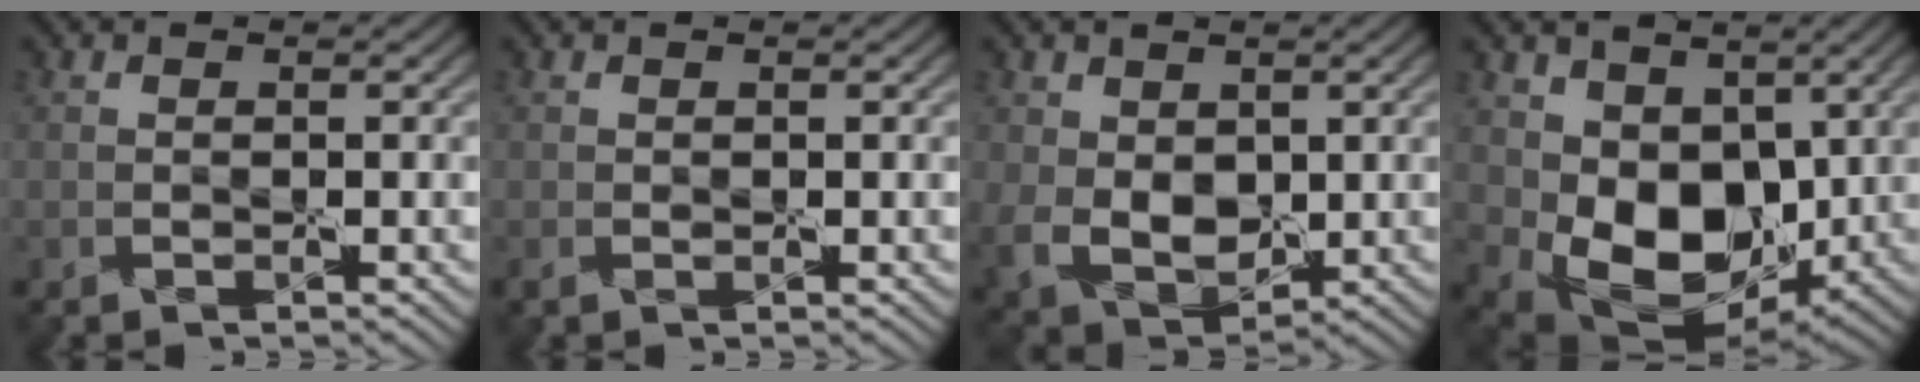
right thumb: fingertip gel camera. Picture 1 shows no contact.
{"total": 0.7, "force": [-0.1, 0.5, 0.5], "torque": [-0.013, -0.004, -0.002]}
{"total": 7.2, "force": [0.5, 5.2, 4.9], "torque": [-0.122, -0.018, 0.015]}
{"total": 10.2, "force": [1.5, 7.2, 7.1], "torque": [-0.154, -0.029, 0.027]}